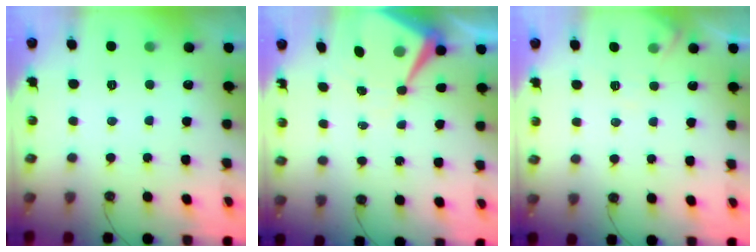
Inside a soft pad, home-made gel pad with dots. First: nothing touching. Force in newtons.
{"total": 10.2, "press": 10.2, "slide": 1.0}
{"total": 5.7, "press": 5.7, "slide": 0.8}